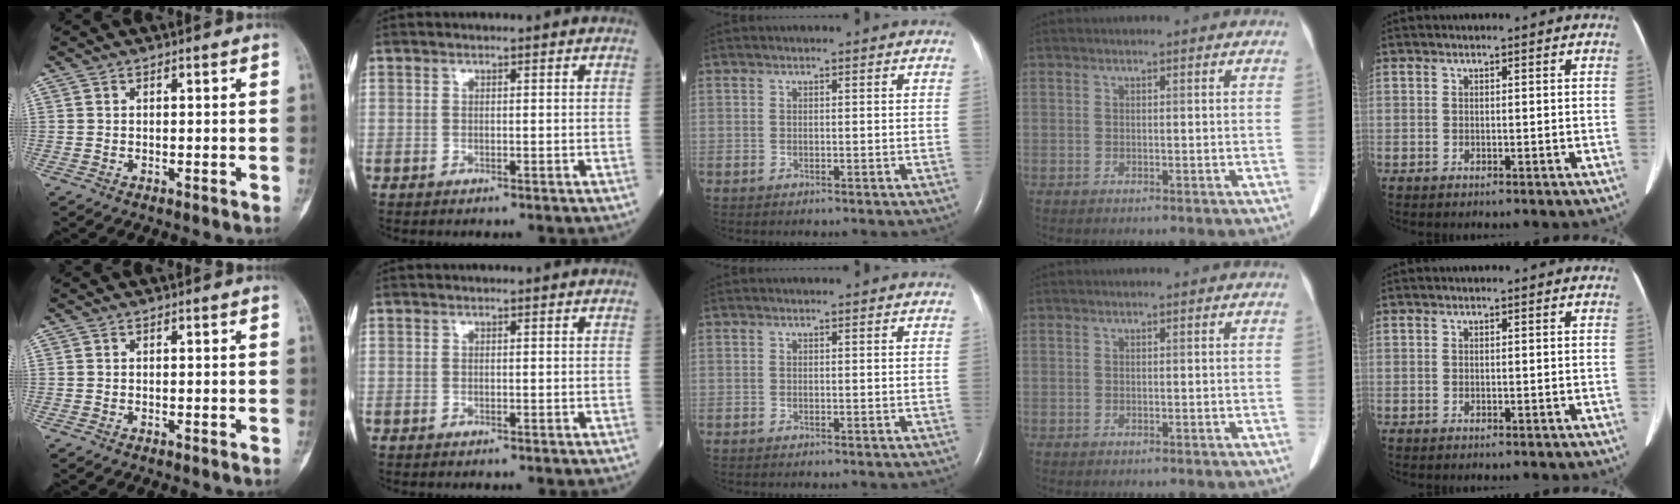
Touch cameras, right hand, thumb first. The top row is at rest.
{}